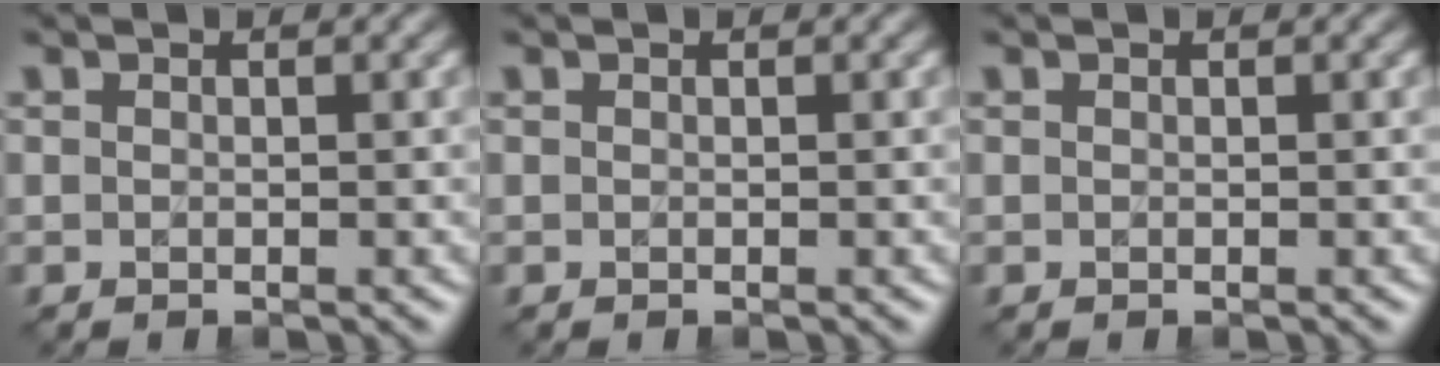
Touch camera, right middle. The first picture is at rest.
{"total": 0.0}
{"total": 0.0}